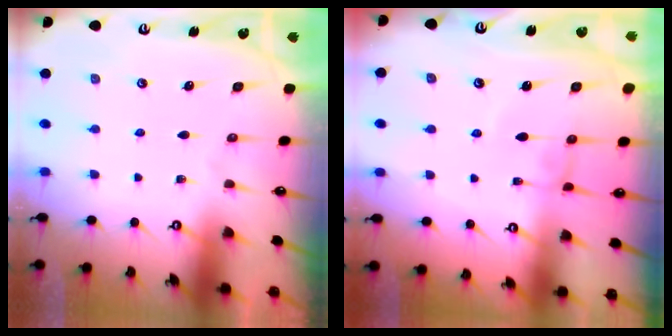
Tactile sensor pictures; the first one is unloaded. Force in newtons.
{"total": 2.9, "press": 2.9, "slide": 0.1}